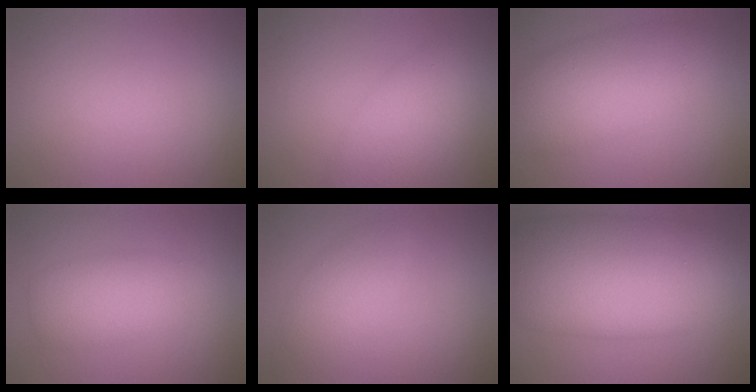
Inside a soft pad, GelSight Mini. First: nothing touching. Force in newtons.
{"total": 4.7, "press": 4.7, "slide": 0.1}
{"total": 6.3, "press": 6.3, "slide": 0.2}
{"total": 2.9, "press": 2.9, "slide": 0.2}
{"total": 2.9, "press": 2.9, "slide": 0.2}
{"total": 13.5, "press": 13.5, "slide": 0.3}